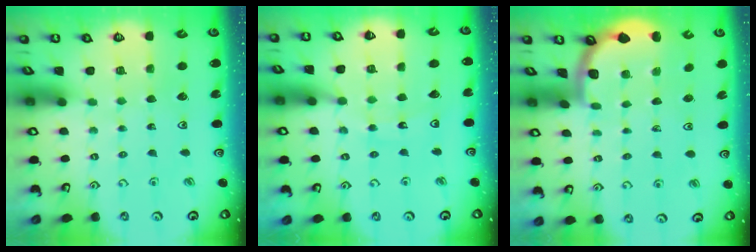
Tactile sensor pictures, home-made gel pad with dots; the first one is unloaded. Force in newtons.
{"total": 10.3, "press": 10.3, "slide": 1.3}
{"total": 1.8, "press": 1.7, "slide": 0.0}